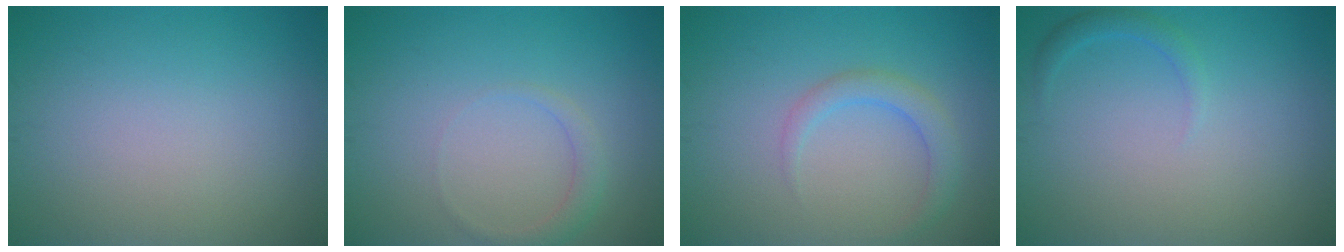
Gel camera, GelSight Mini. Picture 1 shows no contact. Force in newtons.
{"total": 1.5, "press": 1.5, "slide": 0.1}
{"total": 2.2, "press": 2.2, "slide": 0.1}
{"total": 1.2, "press": 1.2, "slide": 0.1}